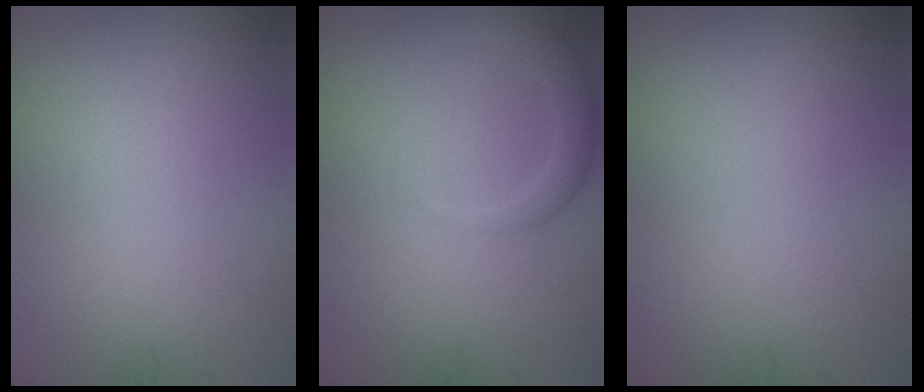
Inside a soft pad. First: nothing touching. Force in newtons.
{"total": 2.2, "press": 2.2, "slide": 0.3}
{"total": 0.0}